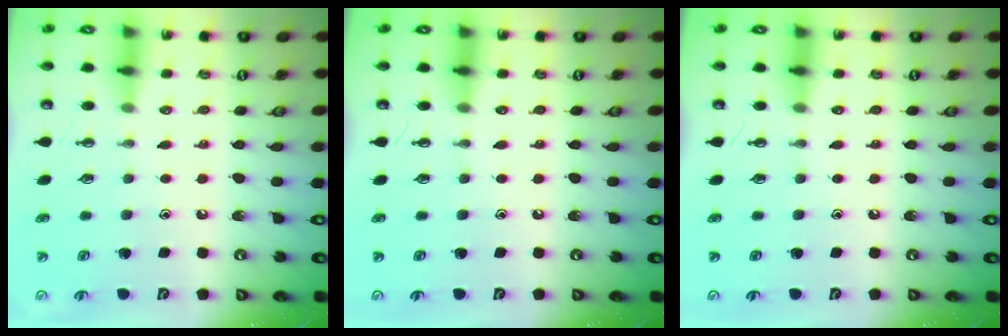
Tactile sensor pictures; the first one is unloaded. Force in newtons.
{"total": 0.0}
{"total": 0.0}